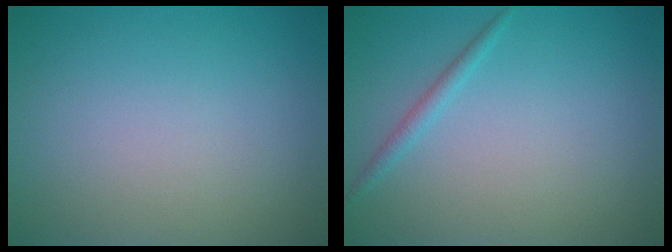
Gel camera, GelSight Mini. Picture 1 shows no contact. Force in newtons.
{"total": 1.1, "press": 1.1, "slide": 0.0}